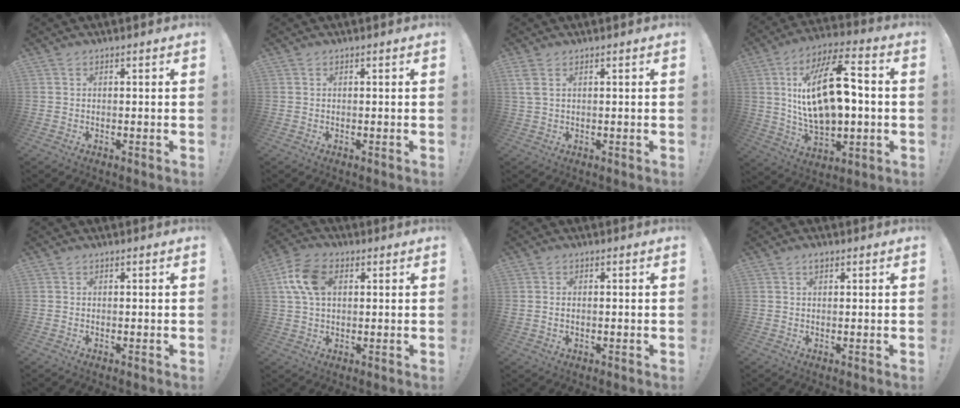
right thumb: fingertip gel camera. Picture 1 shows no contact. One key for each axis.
{"total": 0.0}
{"total": 2.6, "fx": 1.2, "fy": 0.7, "fz": 2.1, "tx": -0.047, "ty": 0.000, "tz": 0.024}
{"total": 22.1, "fx": 2.9, "fy": 10.7, "fz": 19.1, "tx": -0.337, "ty": -0.003, "tz": 0.045}
{"total": 0.0}
{"total": 11.6, "fx": 2.9, "fy": 7.4, "fz": 8.4, "tx": -0.158, "ty": 0.013, "tz": 0.060}
{"total": 1.1, "fx": 0.0, "fy": 0.8, "fz": 0.7, "tx": -0.016, "ty": 0.002, "tz": 0.001}
{"total": 1.0, "fx": 0.6, "fy": 0.6, "fz": 0.6, "tx": -0.012, "ty": 0.002, "tz": 0.011}